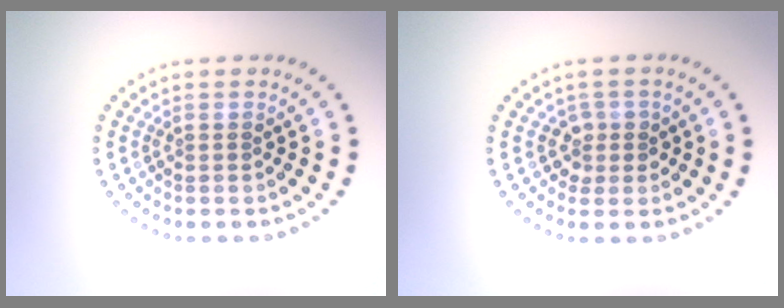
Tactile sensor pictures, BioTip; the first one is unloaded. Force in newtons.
{"total": 1.3, "press": 1.1, "slide": 0.7}